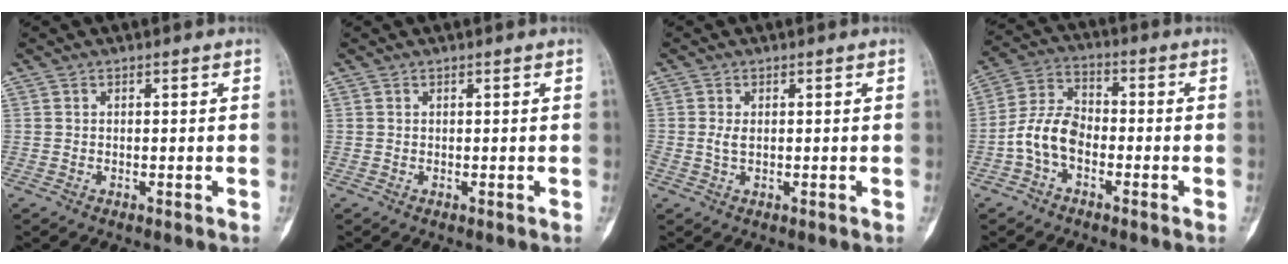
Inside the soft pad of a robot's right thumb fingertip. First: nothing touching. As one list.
[{"total": 0.0}, {"total": 1.8, "force": [0.1, 1.0, 1.5], "torque": [-0.034, 0.000, 0.004]}, {"total": 8.6, "force": [-2.8, 5.4, 6.0], "torque": [-0.113, 0.033, -0.065]}]